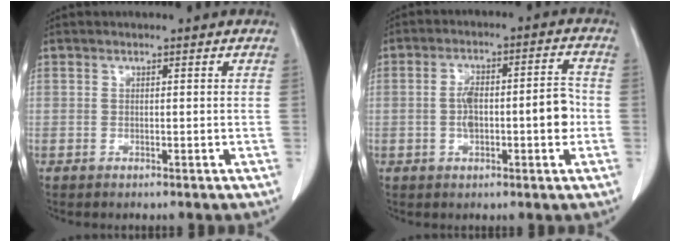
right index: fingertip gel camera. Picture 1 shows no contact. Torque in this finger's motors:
{"motor_torque": [1.11, -0.17, 0.51, 0.09]}